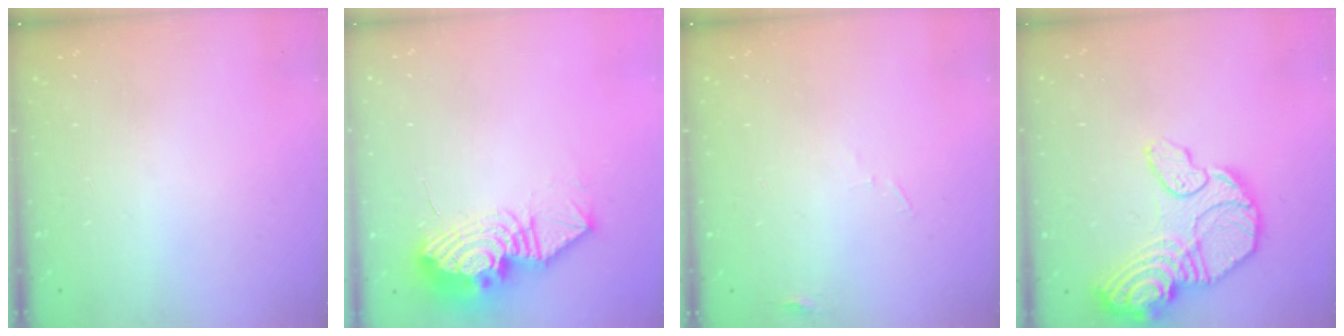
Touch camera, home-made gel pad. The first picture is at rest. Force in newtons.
{"total": 15.0, "press": 14.9, "slide": 1.4}
{"total": 2.9, "press": 2.9, "slide": 0.2}
{"total": 21.2, "press": 20.4, "slide": 5.8}